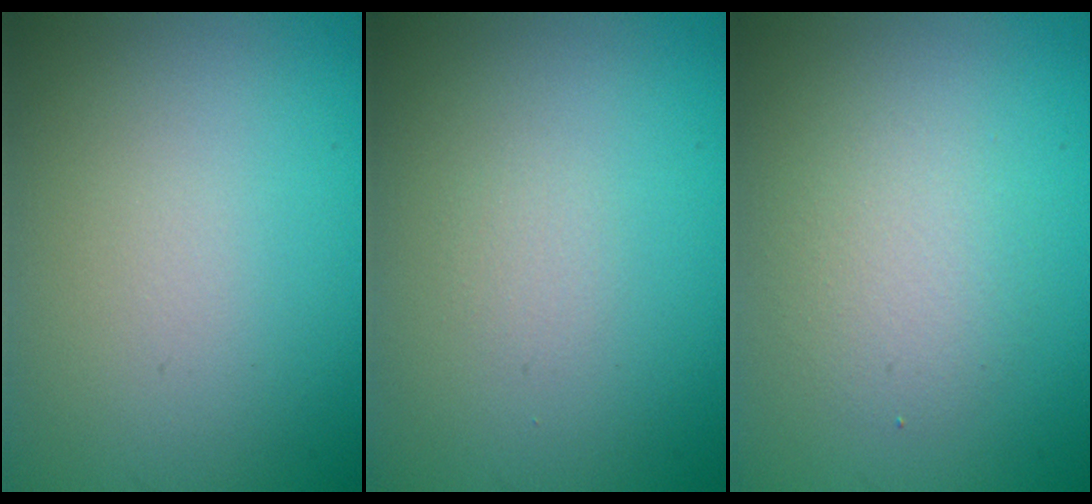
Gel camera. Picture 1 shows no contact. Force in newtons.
{"total": 0.5, "press": 0.5, "slide": 0.0}
{"total": 2.5, "press": 2.5, "slide": 0.2}